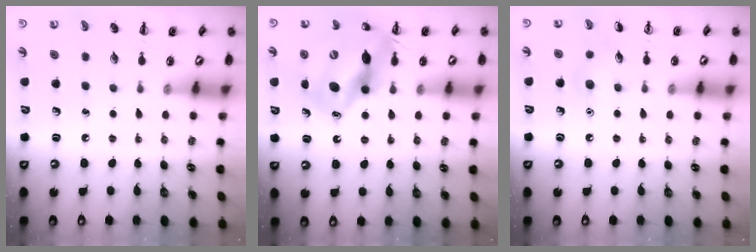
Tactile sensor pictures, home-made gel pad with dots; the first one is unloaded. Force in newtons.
{"total": 14.3, "press": 13.8, "slide": 3.7}
{"total": 5.2, "press": 5.0, "slide": 1.6}